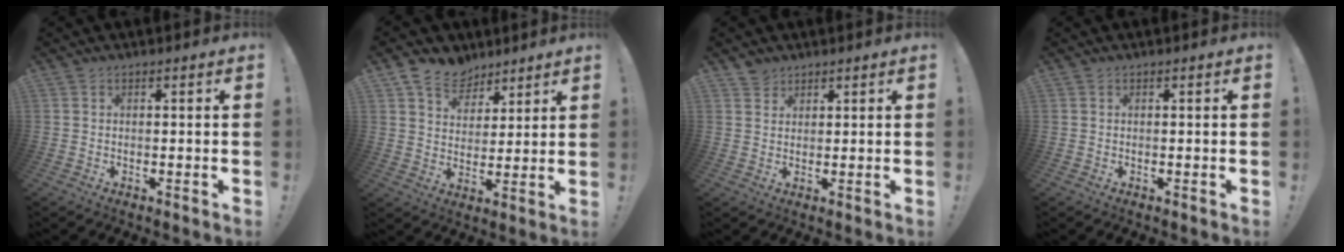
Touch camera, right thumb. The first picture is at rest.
{"total": 10.2, "force": [7.1, 6.9, 2.6], "torque": [-0.038, -0.051, 0.140]}
{"total": 3.0, "force": [2.4, 1.7, 0.2], "torque": [0.003, -0.015, 0.044]}
{"total": 0.0}